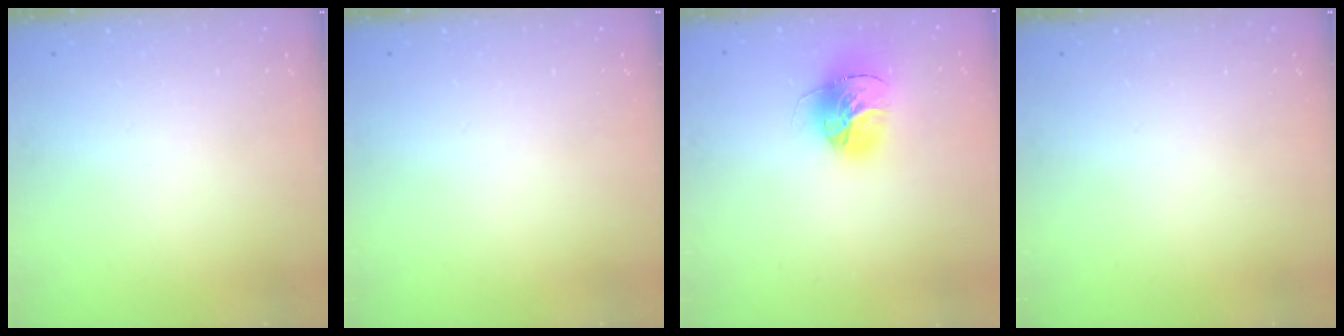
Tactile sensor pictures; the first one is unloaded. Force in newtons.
{"total": 0.0}
{"total": 16.1, "press": 16.0, "slide": 1.7}
{"total": 0.0}